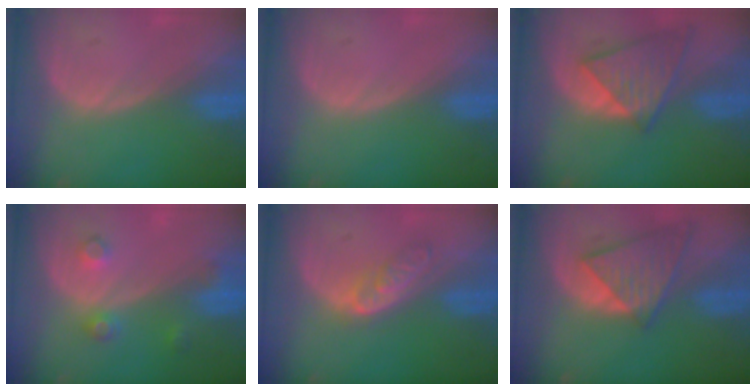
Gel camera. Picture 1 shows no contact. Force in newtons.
{"total": 0.0}
{"total": 7.9, "press": 7.1, "slide": 3.4}
{"total": 3.7, "press": 3.4, "slide": 1.6}
{"total": 4.8, "press": 4.1, "slide": 2.5}
{"total": 8.3, "press": 7.3, "slide": 3.9}